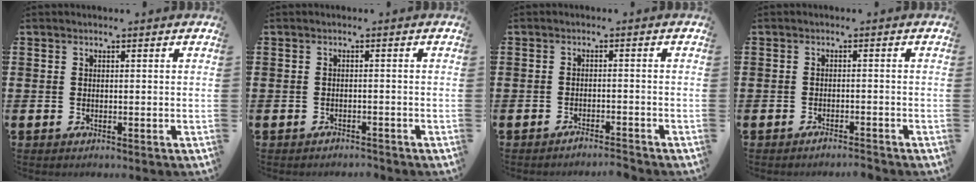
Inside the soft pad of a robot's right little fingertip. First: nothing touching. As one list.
[{"total": 1.0, "force": [-1.0, 0.1, -0.1], "torque": [-0.002, 0.002, -0.023]}, {"total": 1.8, "force": [-1.8, -0.1, 0.3], "torque": [-0.007, 0.003, -0.035]}, {"total": 1.4, "force": [-1.4, 0.0, 0.3], "torque": [-0.007, 0.000, -0.026]}]